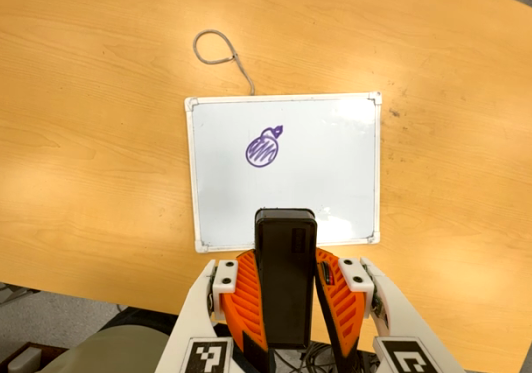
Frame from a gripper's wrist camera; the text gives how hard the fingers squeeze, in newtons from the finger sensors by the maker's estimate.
{"total": 9.8, "left": 8.1, "right": 11.5}